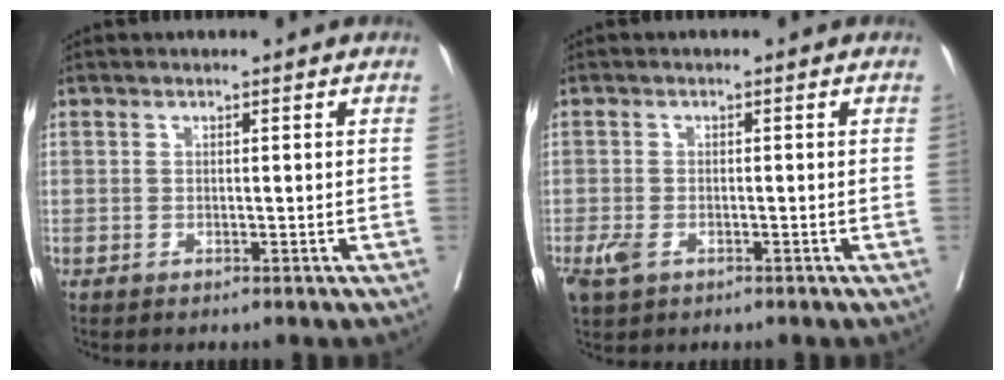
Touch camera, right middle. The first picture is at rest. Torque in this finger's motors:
{"motor_torque": [0.68, -0.58, 0.28, 0.08]}